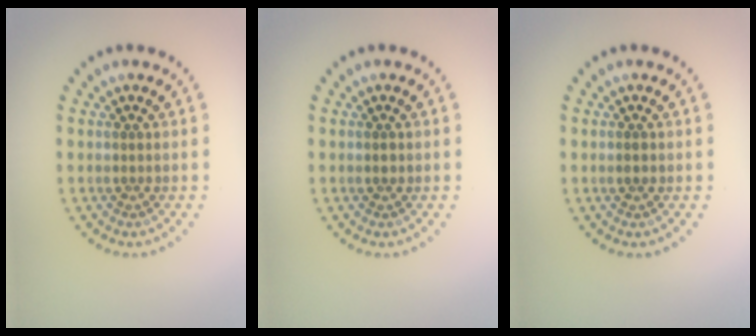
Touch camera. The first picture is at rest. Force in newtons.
{"total": 0.5, "press": 0.5, "slide": 0.1}
{"total": 0.9, "press": 0.9, "slide": 0.2}